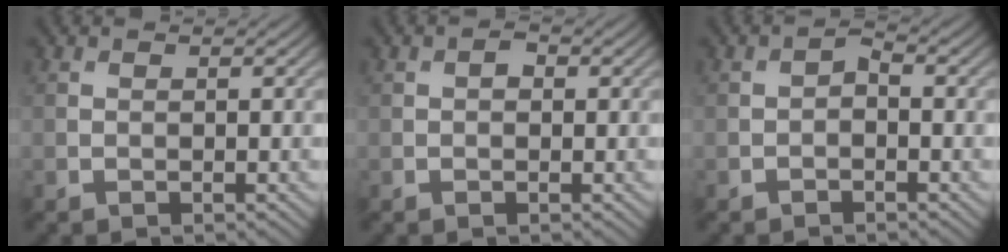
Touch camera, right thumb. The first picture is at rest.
{"total": 1.0, "force": [0.1, 0.7, 0.7], "torque": [-0.009, 0.000, -0.003]}
{"total": 1.4, "force": [-0.7, 0.8, 1.0], "torque": [-0.016, 0.004, -0.017]}